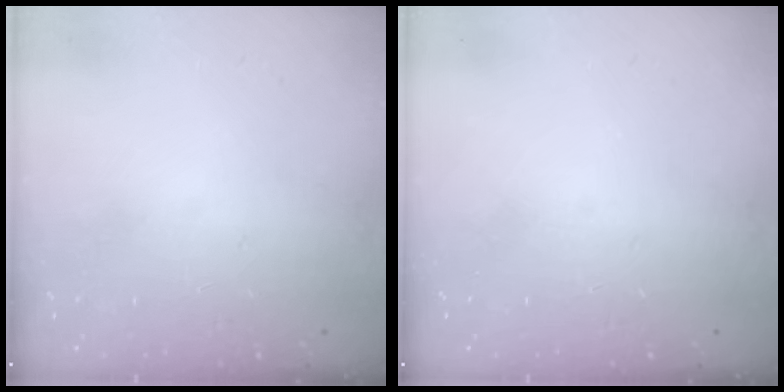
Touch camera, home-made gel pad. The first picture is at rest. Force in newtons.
{"total": 0.0}